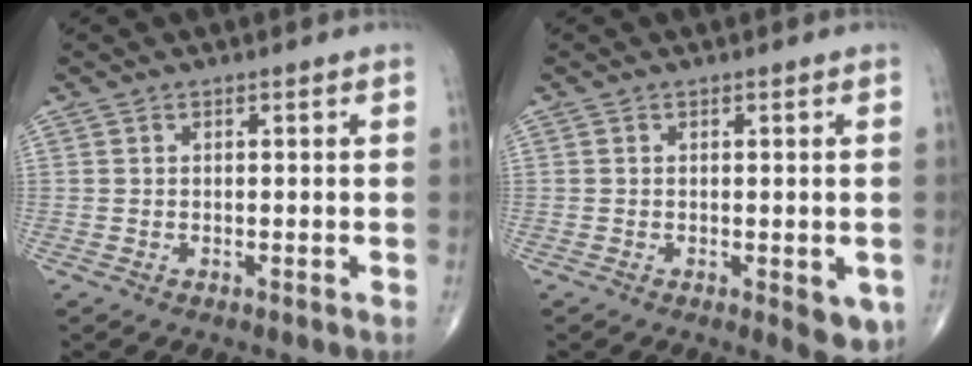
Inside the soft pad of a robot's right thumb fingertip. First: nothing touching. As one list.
[{"total": 4.5, "force": [-1.2, 1.8, 4.0], "torque": [-0.035, -0.008, -0.011]}]